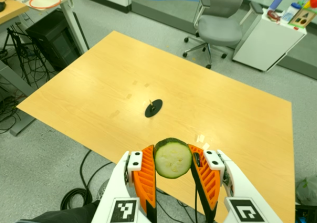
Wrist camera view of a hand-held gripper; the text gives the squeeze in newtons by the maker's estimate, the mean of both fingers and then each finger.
{"total": 12.3, "left": 13.3, "right": 11.3}